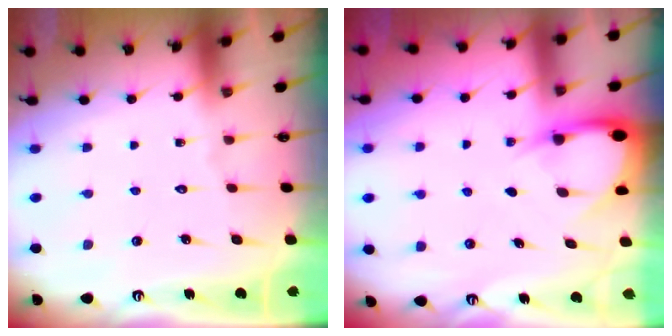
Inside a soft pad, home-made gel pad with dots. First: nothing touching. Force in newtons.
{"total": 4.2, "press": 4.1, "slide": 0.4}